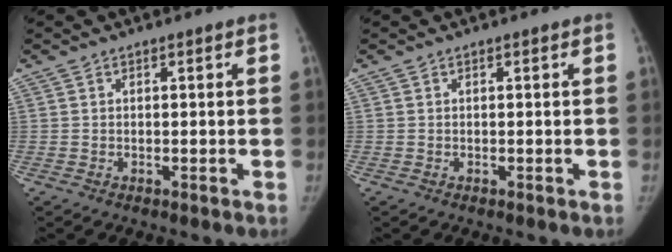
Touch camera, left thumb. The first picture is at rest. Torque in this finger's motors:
{"motor_torque": [0.10, 0.01, 0.33, -0.23, 0.05]}